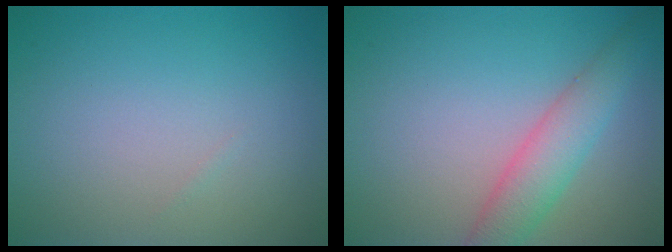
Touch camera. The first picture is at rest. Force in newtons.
{"total": 3.7, "press": 3.7, "slide": 0.2}